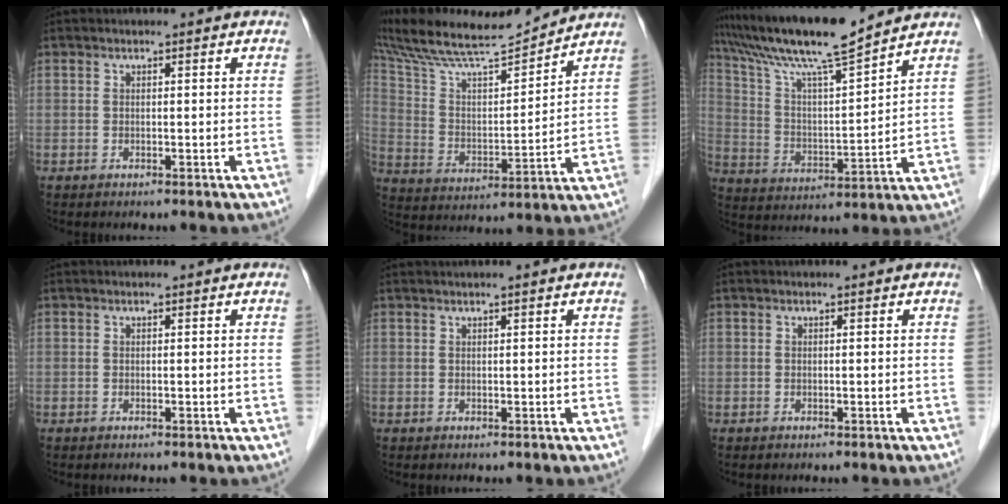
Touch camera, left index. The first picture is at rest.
{"total": 16.8, "force": [15.4, 1.2, 6.8], "torque": [-0.134, 0.007, 0.272]}
{"total": 14.9, "force": [13.0, -0.5, 7.3], "torque": [-0.142, 0.004, 0.231]}
{"total": 0.0}
{"total": 0.8, "force": [0.5, -0.3, 0.6], "torque": [-0.015, 0.003, 0.017]}
{"total": 0.0}